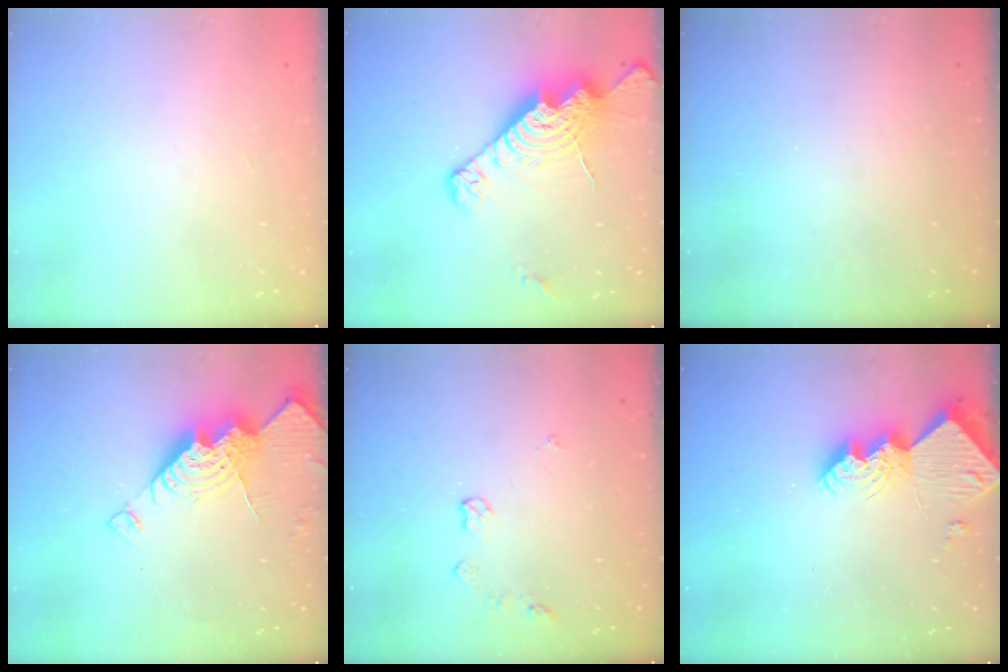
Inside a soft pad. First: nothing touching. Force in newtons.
{"total": 18.1, "press": 18.0, "slide": 1.5}
{"total": 0.0}
{"total": 15.4, "press": 15.3, "slide": 1.5}
{"total": 4.4, "press": 4.4, "slide": 0.6}
{"total": 12.6, "press": 12.6, "slide": 0.9}